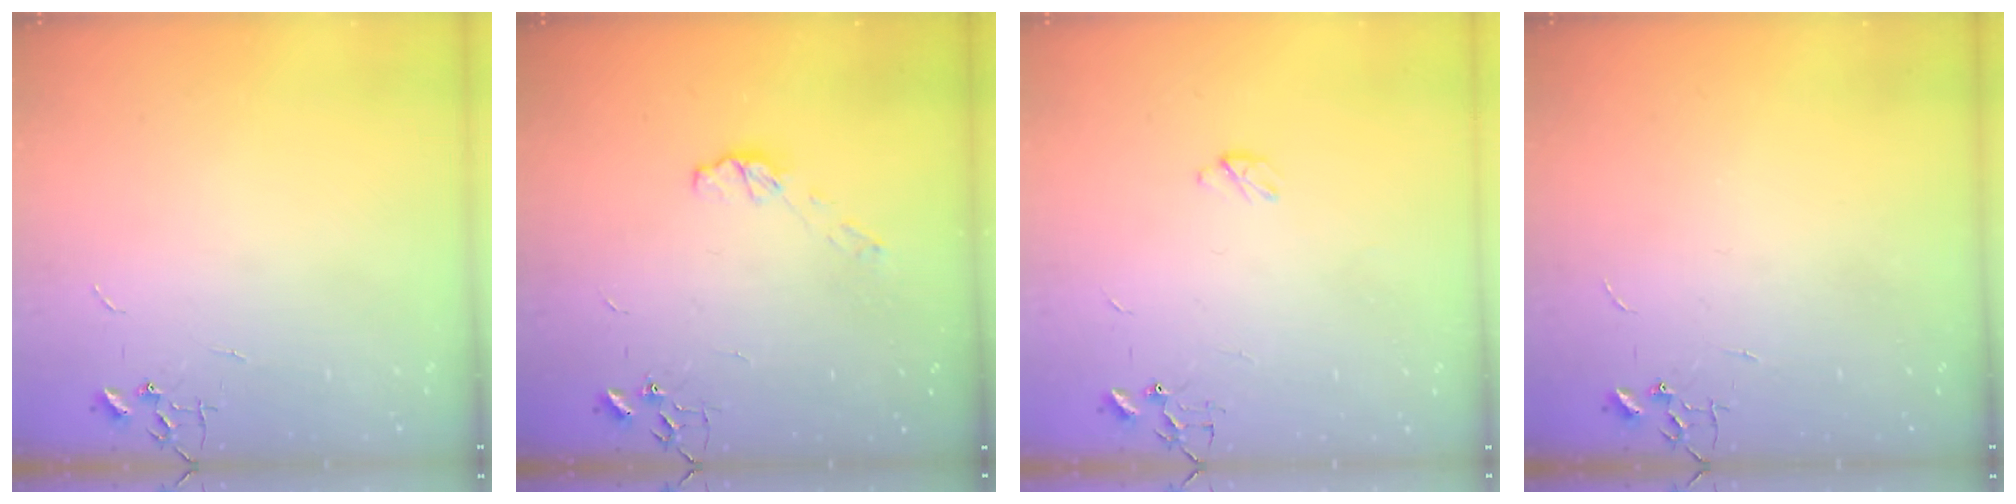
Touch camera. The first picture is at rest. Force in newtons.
{"total": 5.8, "press": 5.7, "slide": 0.4}
{"total": 3.3, "press": 3.2, "slide": 0.5}
{"total": 0.0}